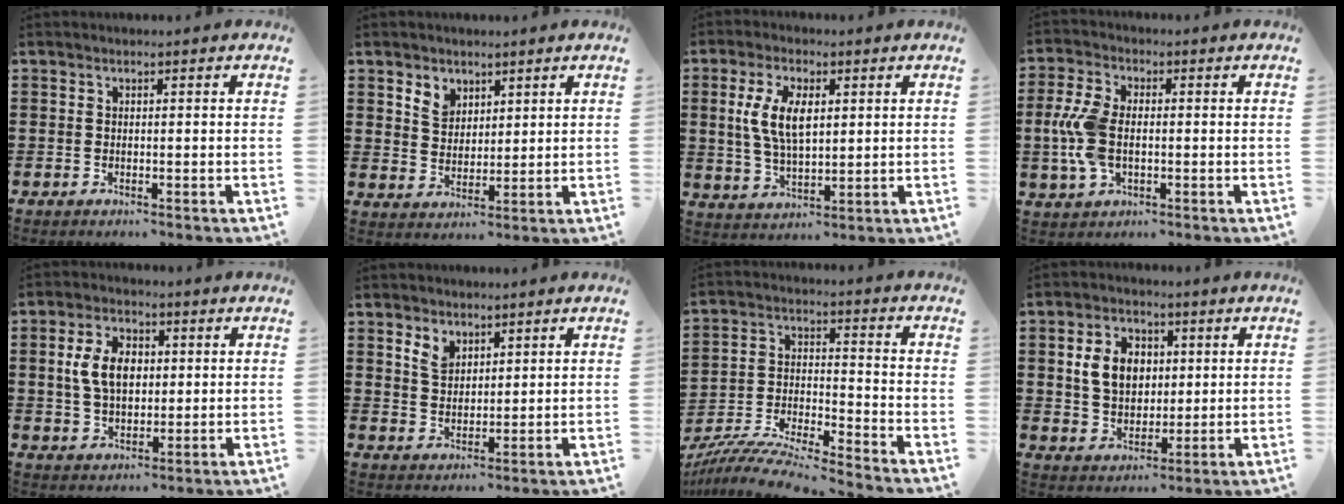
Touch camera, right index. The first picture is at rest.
{"total": 3.9, "force": [2.6, 2.8, 0.8], "torque": [-0.029, 0.012, 0.049]}
{"total": 7.5, "force": [1.7, 3.8, 6.3], "torque": [-0.138, 0.009, 0.026]}
{"total": 7.9, "force": [-0.4, 4.6, 6.4], "torque": [-0.169, -0.002, -0.017]}
{"total": 7.1, "force": [1.0, 4.6, 5.3], "torque": [-0.128, 0.006, 0.008]}
{"total": 3.7, "force": [2.4, 2.3, 1.5], "torque": [-0.040, 0.009, 0.045]}
{"total": 8.5, "force": [-8.2, -0.3, 2.3], "torque": [-0.057, -0.006, -0.168]}
{"total": 7.2, "force": [1.3, 5.5, 4.5], "torque": [-0.112, 0.011, 0.016]}